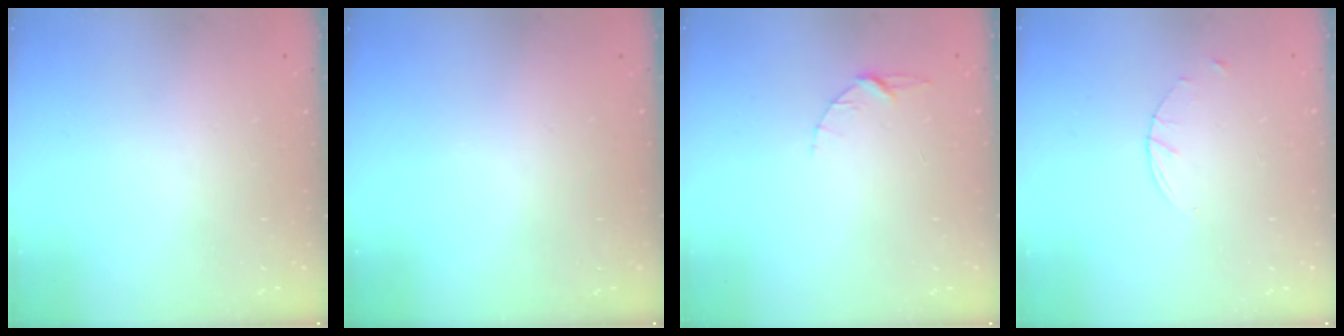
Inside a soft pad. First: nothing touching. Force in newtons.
{"total": 0.0}
{"total": 3.4, "press": 3.3, "slide": 0.4}
{"total": 1.6, "press": 1.6, "slide": 0.2}